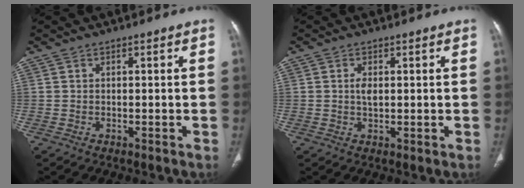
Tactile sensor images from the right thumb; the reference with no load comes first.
{"total": 2.3, "force": [0.4, 1.2, 2.0], "torque": [-0.035, -0.002, 0.007]}